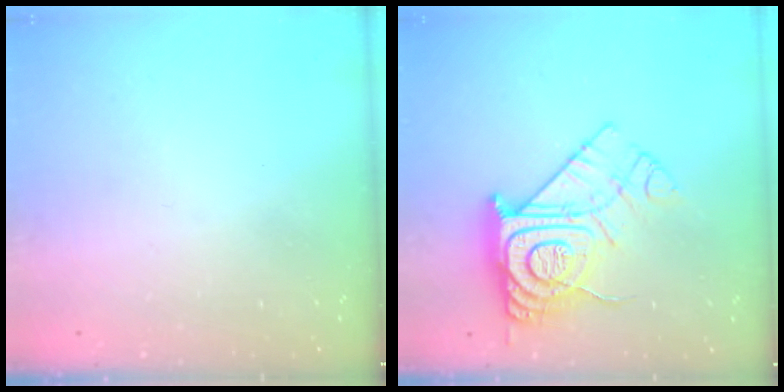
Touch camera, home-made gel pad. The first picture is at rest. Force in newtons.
{"total": 14.8, "press": 14.7, "slide": 1.3}